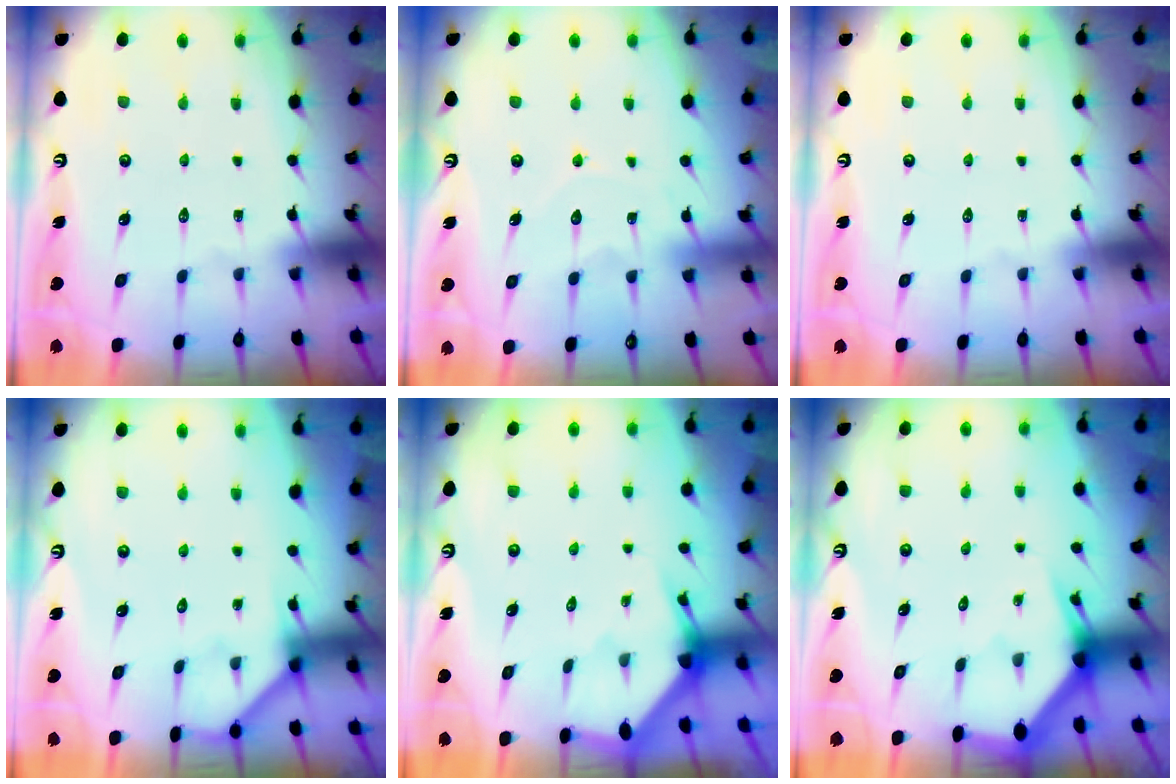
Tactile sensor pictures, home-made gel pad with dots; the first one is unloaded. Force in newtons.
{"total": 7.0, "press": 7.0, "slide": 0.8}
{"total": 0.0}
{"total": 2.9, "press": 2.9, "slide": 0.5}
{"total": 2.2, "press": 2.2, "slide": 0.2}
{"total": 2.9, "press": 2.9, "slide": 0.0}